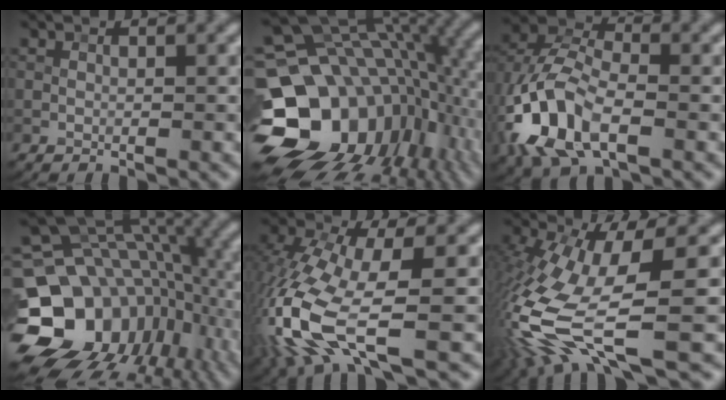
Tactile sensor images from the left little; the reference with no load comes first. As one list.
[{"total": 20.1, "force": [-3.2, 15.2, 12.8], "torque": [-0.221, -0.013, -0.033]}, {"total": 10.1, "force": [-3.4, 5.7, 7.6], "torque": [-0.179, 0.006, -0.079]}, {"total": 18.7, "force": [-4.3, 14.5, 10.9], "torque": [-0.196, 0.001, -0.057]}, {"total": 12.4, "force": [-4.1, 5.3, 10.5], "torque": [-0.277, -0.031, -0.077]}, {"total": 12.6, "force": [-4.8, 4.0, 10.9], "torque": [-0.264, -0.029, -0.086]}]